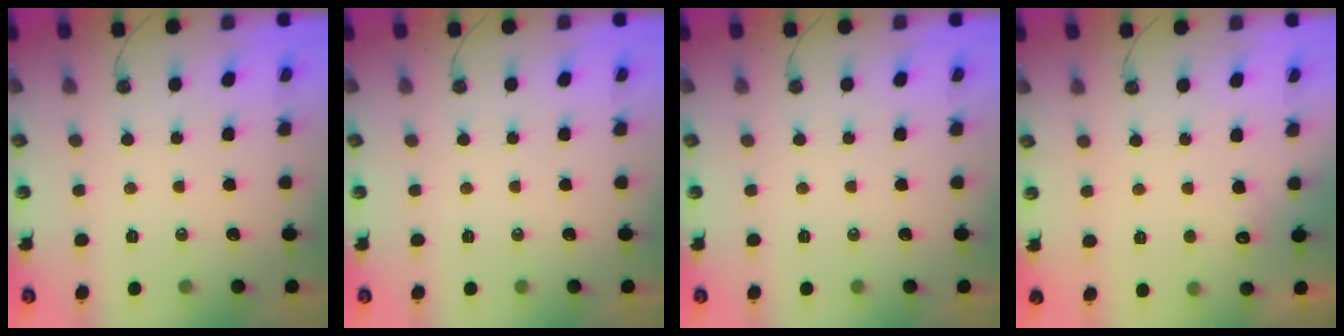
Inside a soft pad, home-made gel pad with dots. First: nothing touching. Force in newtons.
{"total": 0.0}
{"total": 0.0}
{"total": 4.7, "press": 4.5, "slide": 1.2}